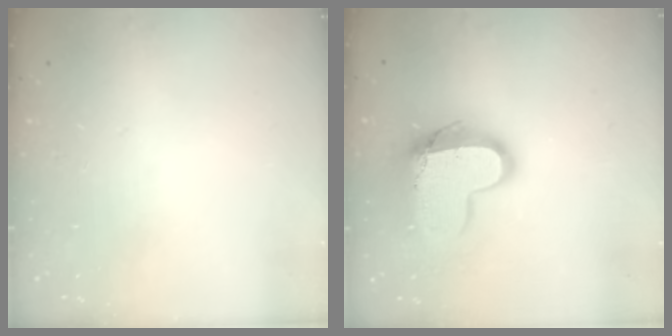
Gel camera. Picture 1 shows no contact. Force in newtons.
{"total": 14.2, "press": 14.1, "slide": 1.1}